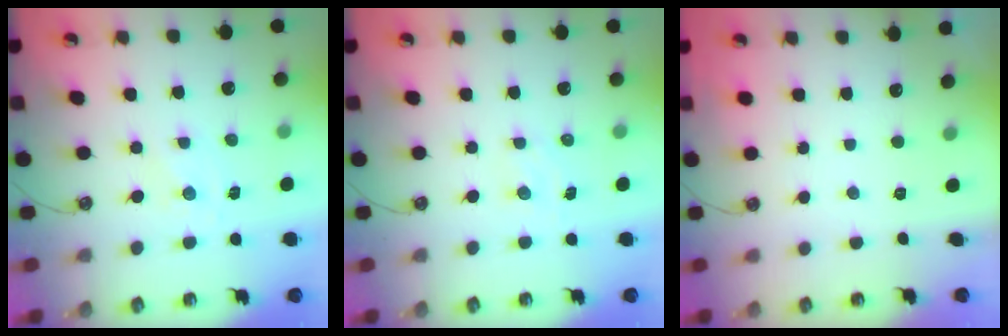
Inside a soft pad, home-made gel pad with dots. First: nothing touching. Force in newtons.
{"total": 3.2, "press": 3.2, "slide": 0.4}
{"total": 0.0}